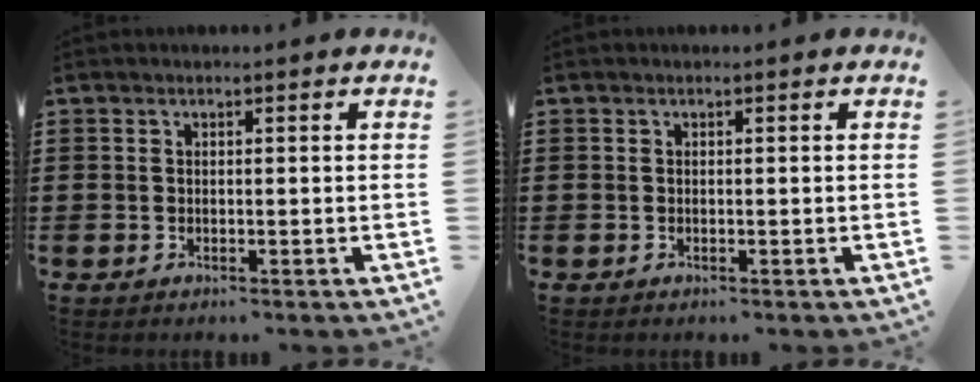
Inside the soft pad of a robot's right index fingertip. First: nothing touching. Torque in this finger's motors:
{"motor_torque": [-1.03, 1.11, 0.00, 0.00]}